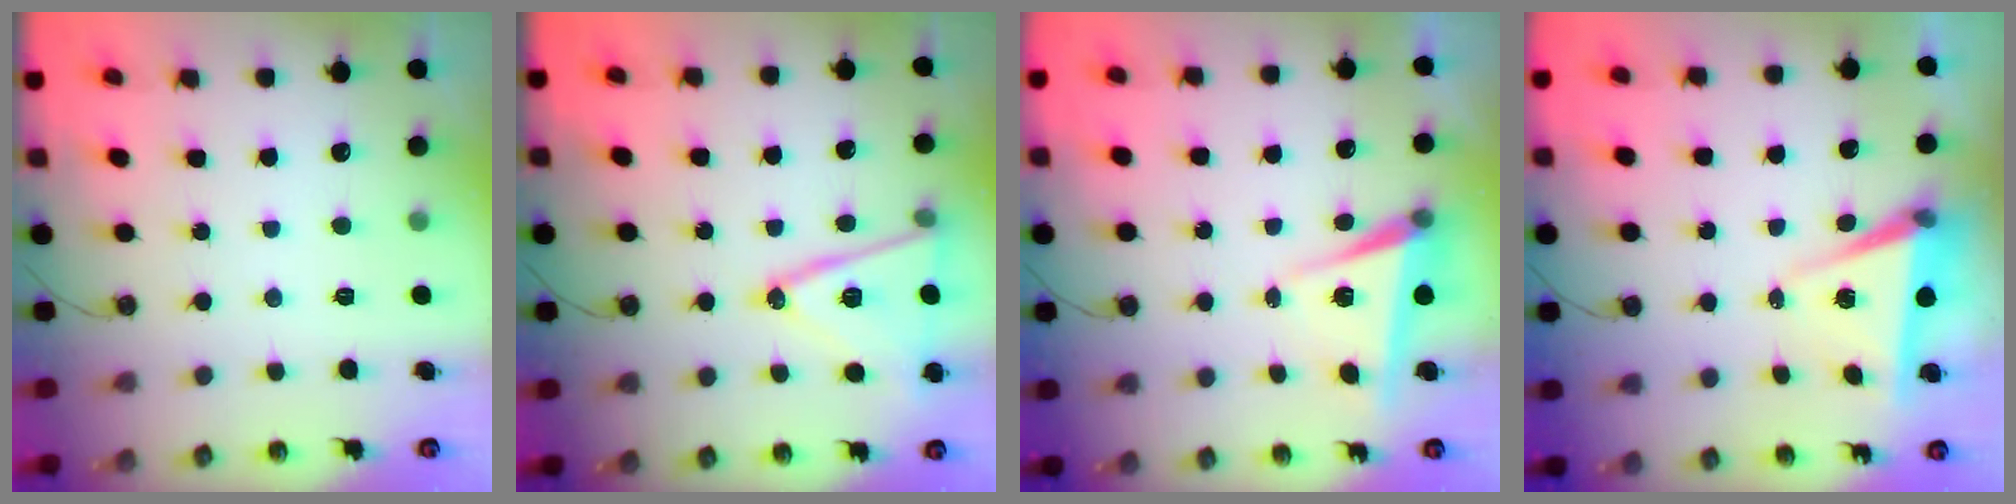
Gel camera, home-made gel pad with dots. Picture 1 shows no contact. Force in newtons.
{"total": 15.8, "press": 15.4, "slide": 3.5}
{"total": 6.8, "press": 5.8, "slide": 3.7}
{"total": 6.6, "press": 4.9, "slide": 4.5}